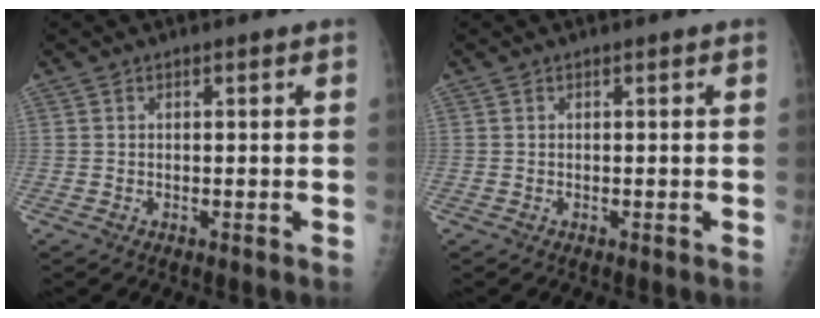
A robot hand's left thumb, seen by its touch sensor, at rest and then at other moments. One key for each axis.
{"total": 0.0}